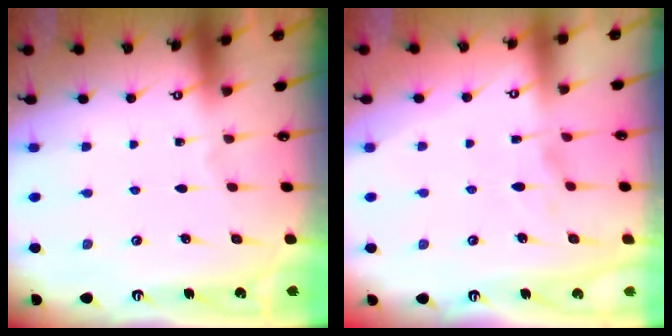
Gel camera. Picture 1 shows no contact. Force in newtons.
{"total": 2.3, "press": 2.1, "slide": 1.1}